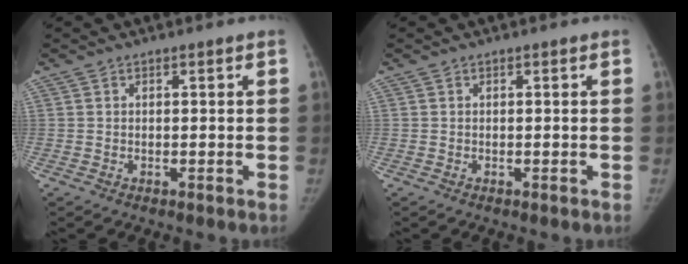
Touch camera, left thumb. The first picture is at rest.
{"total": 0.0}